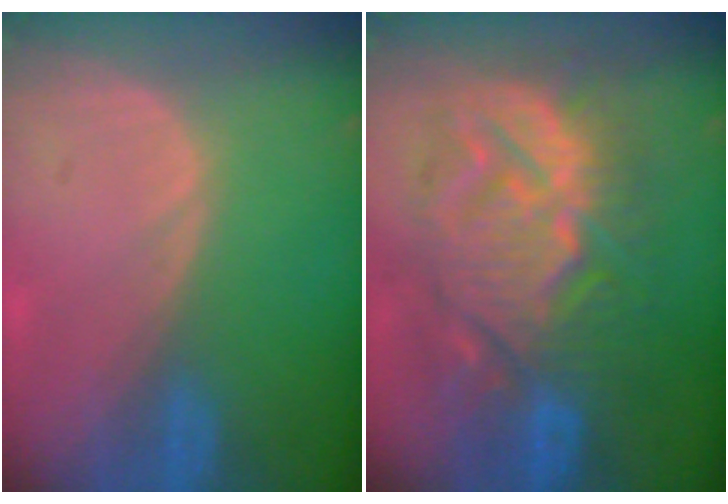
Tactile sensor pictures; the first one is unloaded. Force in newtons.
{"total": 13.4, "press": 13.4, "slide": 1.5}